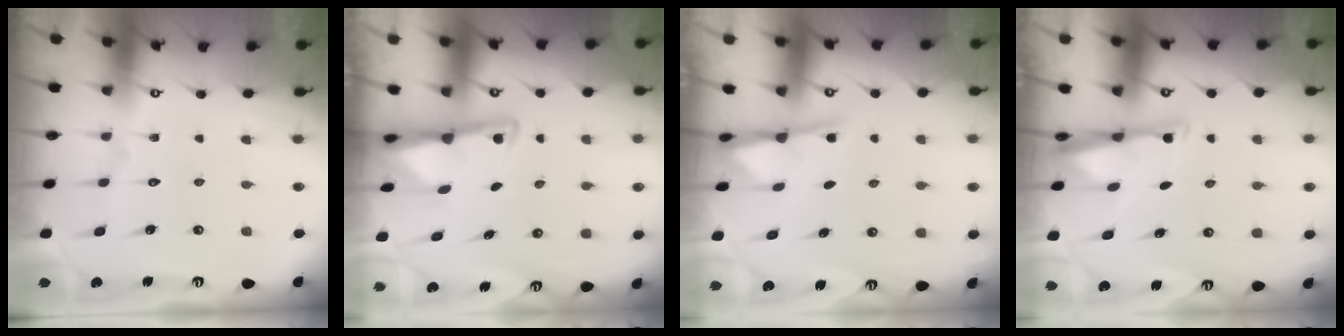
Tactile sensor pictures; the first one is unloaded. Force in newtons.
{"total": 3.0, "press": 2.9, "slide": 0.7}
{"total": 2.6, "press": 2.6, "slide": 0.4}
{"total": 3.3, "press": 3.3, "slide": 0.4}